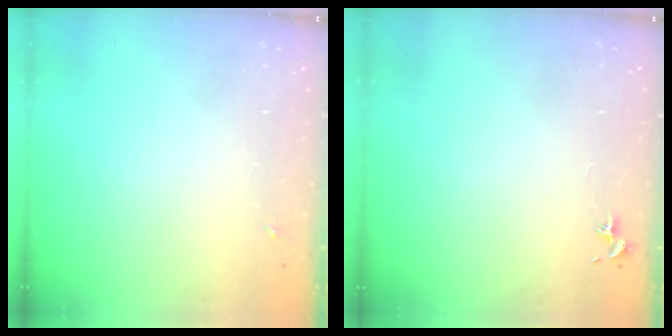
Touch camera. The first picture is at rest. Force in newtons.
{"total": 0.8, "press": 0.7, "slide": 0.3}